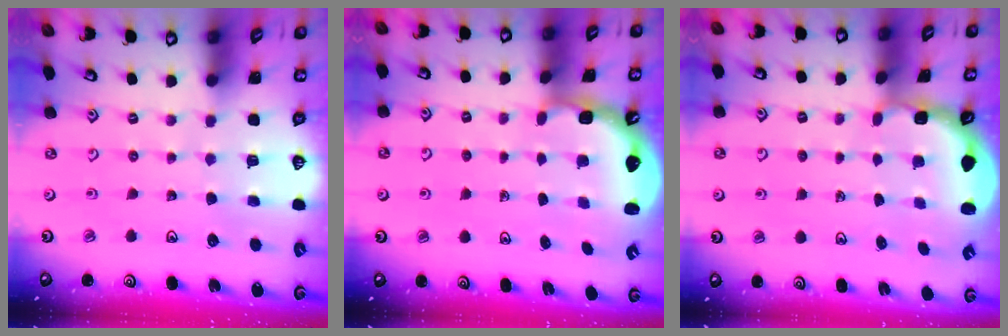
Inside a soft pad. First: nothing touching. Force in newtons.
{"total": 2.6, "press": 2.2, "slide": 1.3}
{"total": 2.4, "press": 1.7, "slide": 1.6}